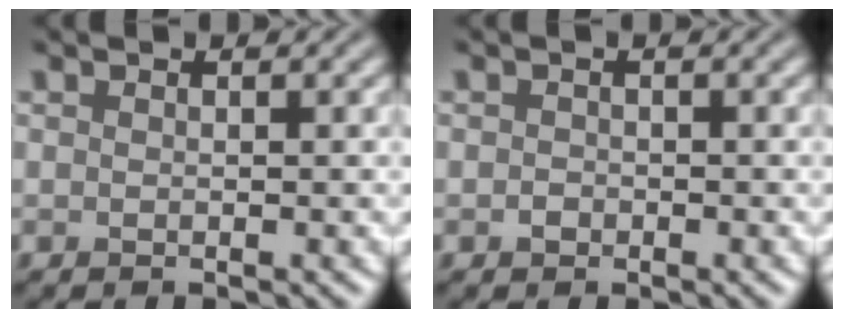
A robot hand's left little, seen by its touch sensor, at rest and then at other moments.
{"total": 0.8, "force": [-0.3, 0.7, 0.3], "torque": [-0.001, -0.002, -0.012]}